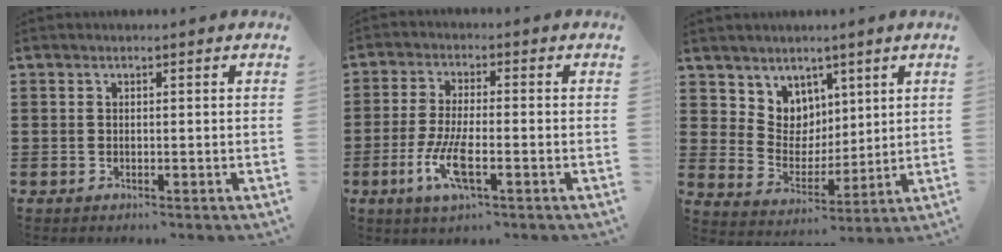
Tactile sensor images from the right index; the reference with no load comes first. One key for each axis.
{"total": 6.9, "fx": -2.8, "fy": 1.6, "fz": 6.1, "tx": -0.140, "ty": -0.018, "tz": -0.057}
{"total": 6.3, "fx": 4.4, "fy": 4.5, "fz": -0.5, "tx": -0.031, "ty": -0.025, "tz": 0.087}